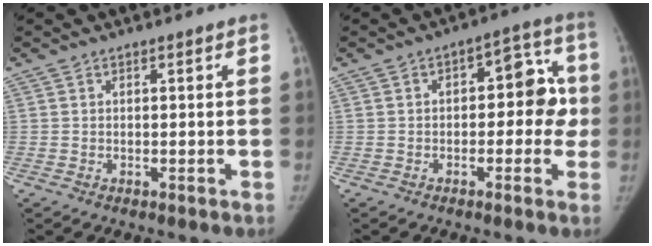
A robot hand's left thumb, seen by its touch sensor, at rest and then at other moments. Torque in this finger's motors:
{"motor_torque": [-0.03, 0.05, -0.18, 0.18, 0.01]}